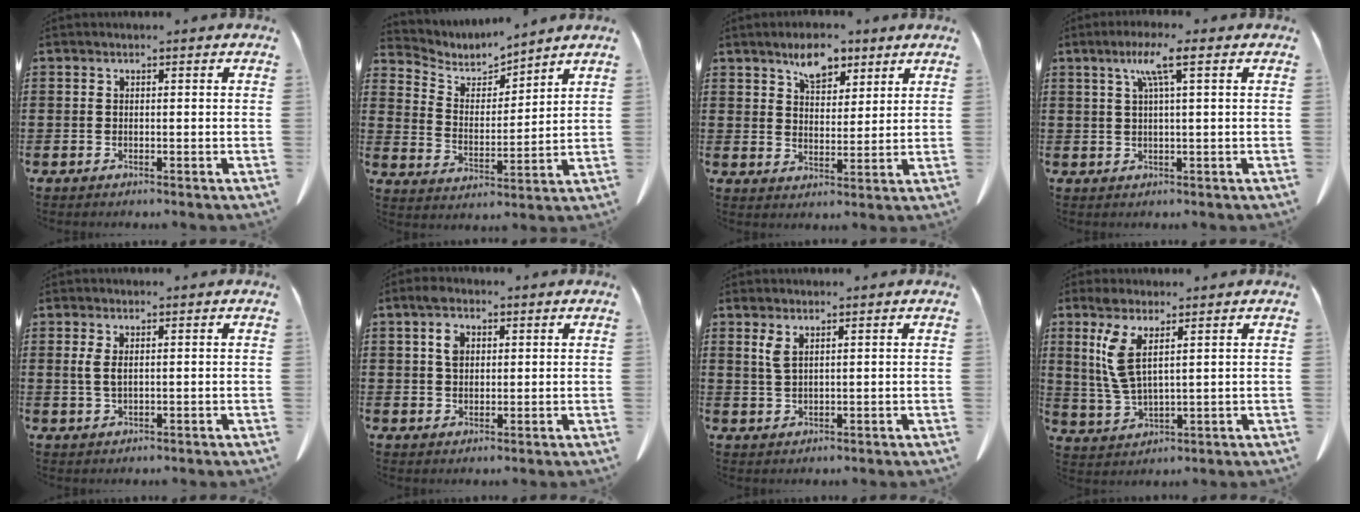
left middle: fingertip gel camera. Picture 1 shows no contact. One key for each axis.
{"total": 5.0, "fx": 4.8, "fy": 1.5, "fz": 0.0, "tx": -0.031, "ty": -0.031, "tz": 0.081}
{"total": 6.6, "fx": 4.9, "fy": 3.3, "fz": 3.1, "tx": -0.052, "ty": -0.008, "tz": 0.084}
{"total": 5.1, "fx": 2.2, "fy": 0.0, "fz": 4.6, "tx": -0.097, "ty": 0.004, "tz": 0.033}
{"total": 2.6, "fx": 0.6, "fy": 0.9, "fz": 2.3, "tx": -0.056, "ty": 0.002, "tz": 0.007}
{"total": 3.9, "fx": 1.6, "fy": 2.6, "fz": 2.5, "tx": -0.051, "ty": 0.009, "tz": 0.027}
{"total": 2.4, "fx": 1.4, "fy": 0.7, "fz": 1.8, "tx": -0.041, "ty": 0.004, "tz": 0.025}
{"total": 6.6, "fx": 3.4, "fy": 1.9, "fz": 5.4, "tx": -0.129, "ty": -0.004, "tz": 0.057}